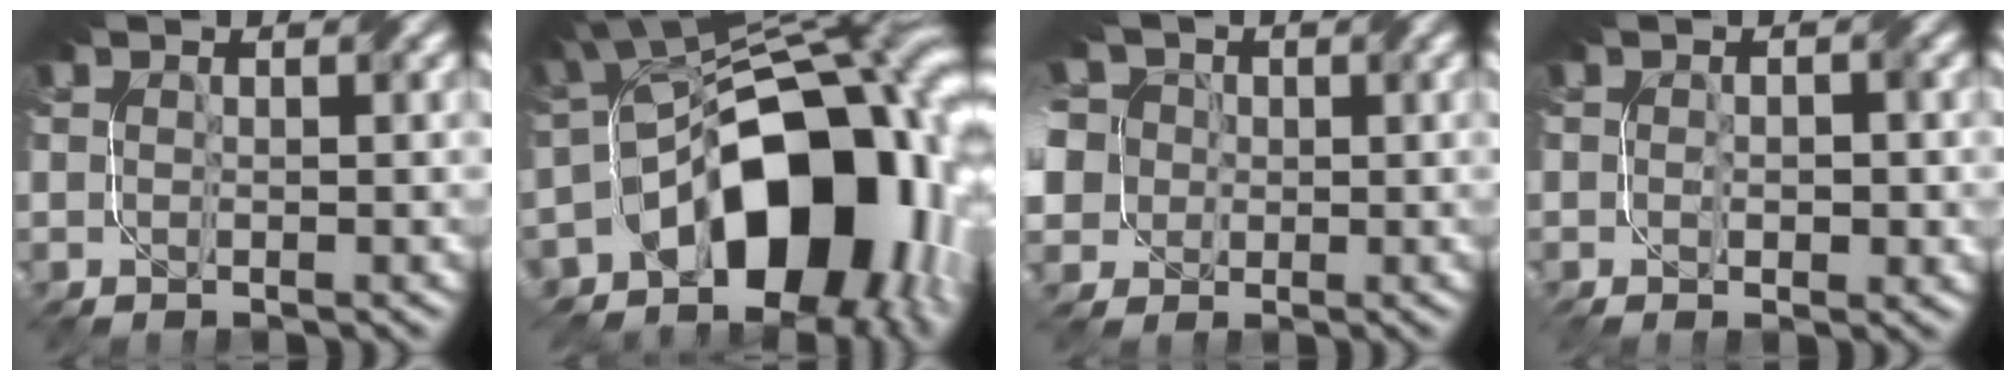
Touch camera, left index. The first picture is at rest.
{"total": 16.9, "force": [-5.9, 11.2, 11.2], "torque": [-0.131, 0.001, -0.097]}
{"total": 10.3, "force": [2.2, 8.9, 4.8], "torque": [-0.099, 0.035, -0.004]}
{"total": 2.8, "force": [-0.5, 1.4, 2.4], "torque": [-0.031, 0.001, 0.002]}